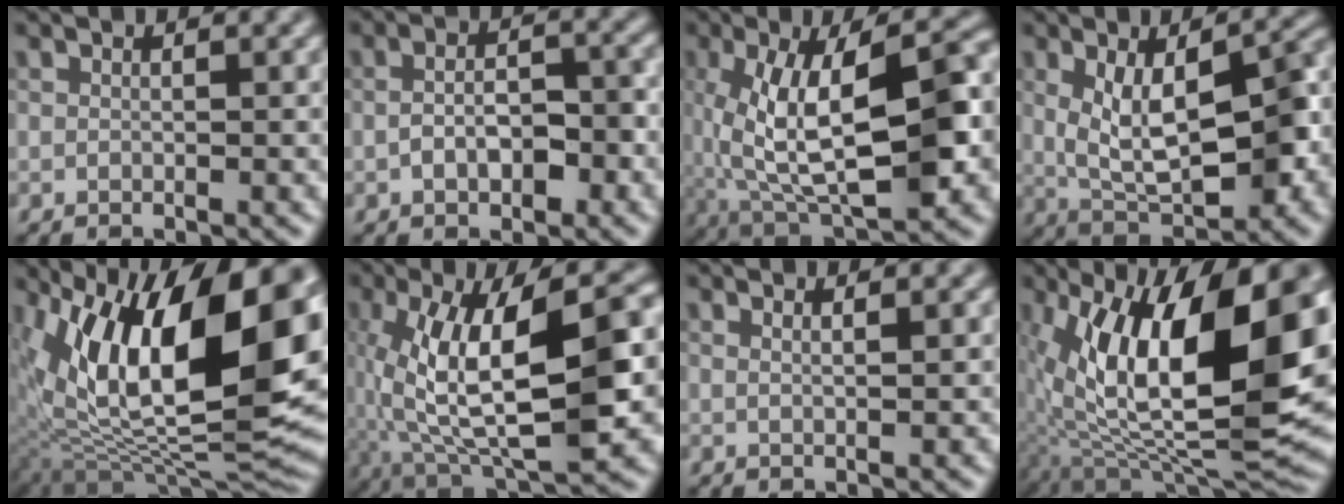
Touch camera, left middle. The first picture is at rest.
{"total": 3.5, "force": [-1.1, 1.7, 2.9], "torque": [-0.065, 0.003, -0.007]}
{"total": 11.6, "force": [-0.7, 4.9, 10.5], "torque": [-0.187, 0.000, -0.002]}
{"total": 9.5, "force": [-0.3, 4.4, 8.4], "torque": [-0.138, 0.001, 0.008]}
{"total": 17.6, "force": [4.3, 8.5, 14.8], "torque": [-0.225, 0.007, 0.087]}
{"total": 12.1, "force": [-1.3, 4.8, 11.0], "torque": [-0.197, 0.005, -0.019]}
{"total": 1.0, "force": [0.5, 0.4, 0.8], "torque": [-0.002, 0.005, 0.002]}
{"total": 17.3, "force": [2.5, 8.4, 14.9], "torque": [-0.248, 0.004, 0.054]}